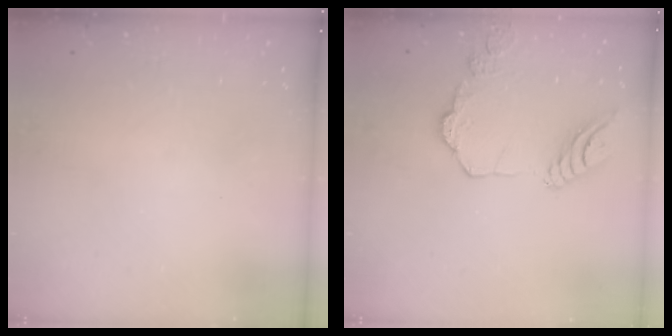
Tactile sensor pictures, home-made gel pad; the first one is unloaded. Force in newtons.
{"total": 14.2, "press": 14.1, "slide": 1.5}